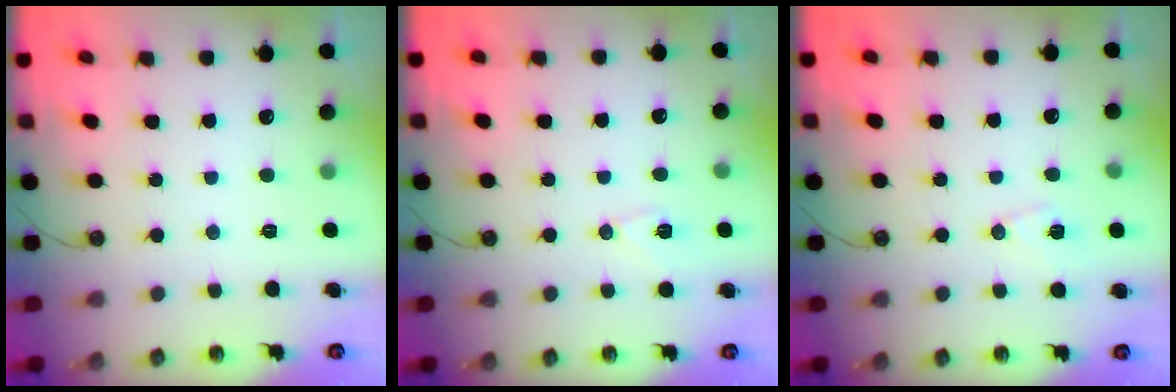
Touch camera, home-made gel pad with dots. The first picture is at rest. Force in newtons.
{"total": 6.8, "press": 6.4, "slide": 2.4}
{"total": 6.7, "press": 6.4, "slide": 2.0}